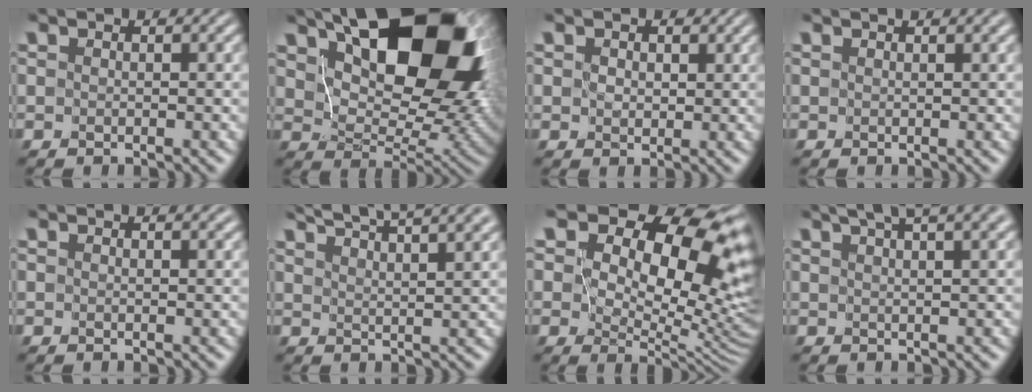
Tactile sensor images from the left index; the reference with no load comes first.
{"total": 17.5, "force": [8.4, 9.3, 12.2], "torque": [-0.183, 0.027, 0.140]}
{"total": 1.6, "force": [0.8, 1.3, 0.5], "torque": [-0.014, -0.003, 0.014]}
{"total": 1.4, "force": [1.1, 0.2, 0.8], "torque": [-0.009, -0.003, 0.008]}
{"total": 1.2, "force": [1.1, 0.1, 0.5], "torque": [-0.008, -0.004, 0.010]}
{"total": 9.4, "force": [7.6, 2.3, 5.1], "torque": [-0.047, 0.034, 0.070]}
{"total": 15.7, "force": [7.6, 7.8, 11.3], "torque": [-0.169, 0.013, 0.123]}
{"total": 7.4, "force": [5.3, 2.1, 4.6], "torque": [-0.035, 0.036, 0.044]}